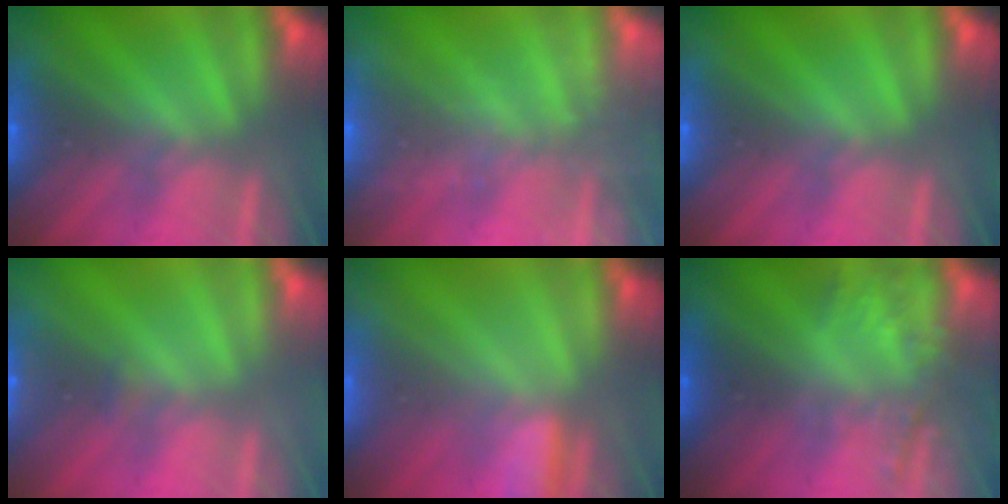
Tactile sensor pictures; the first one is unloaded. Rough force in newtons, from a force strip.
{"total": 1.8}
{"total": 0.0}
{"total": 1.7}
{"total": 2.8}
{"total": 2.1}